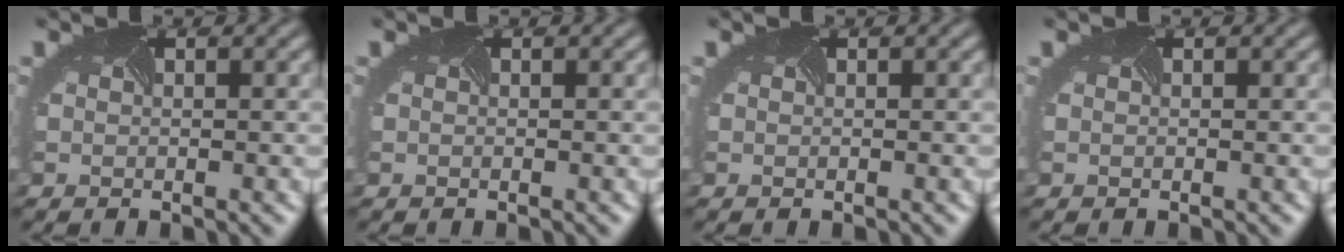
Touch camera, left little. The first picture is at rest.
{"total": 0.0}
{"total": 0.0}
{"total": 0.0}